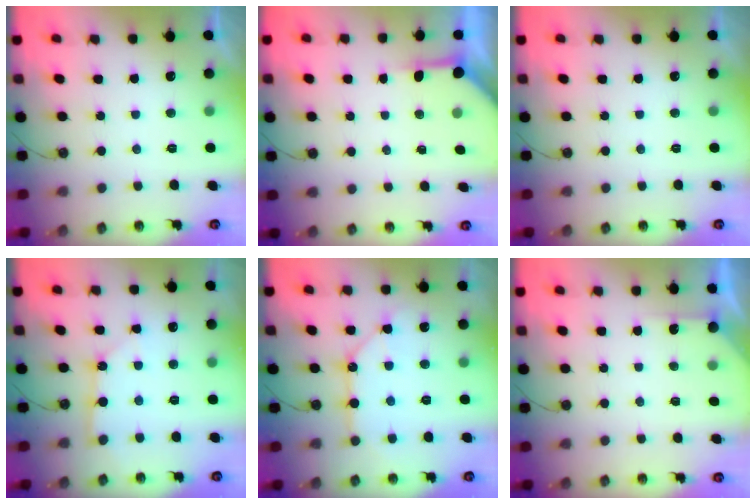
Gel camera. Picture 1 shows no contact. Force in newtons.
{"total": 3.8, "press": 3.8, "slide": 0.5}
{"total": 0.0}
{"total": 2.2, "press": 2.2, "slide": 0.3}
{"total": 10.0, "press": 9.9, "slide": 1.0}
{"total": 3.3, "press": 3.3, "slide": 0.4}